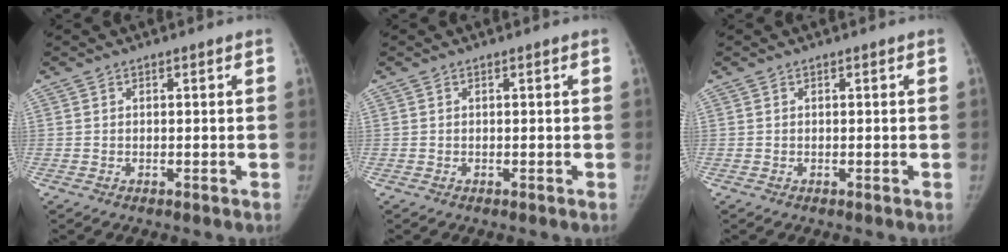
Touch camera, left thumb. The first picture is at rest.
{"total": 0.0}
{"total": 0.0}